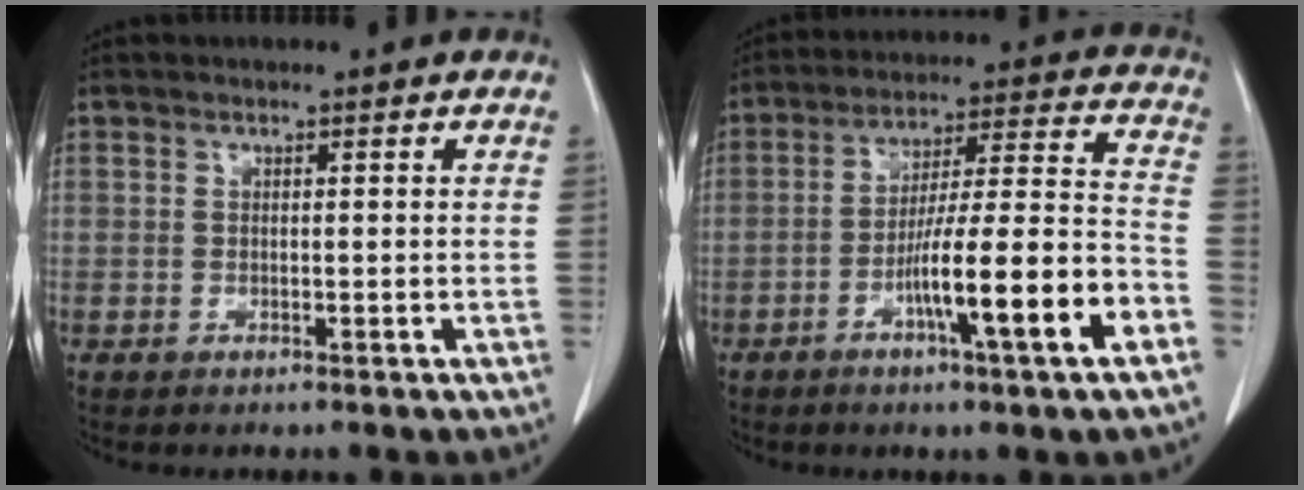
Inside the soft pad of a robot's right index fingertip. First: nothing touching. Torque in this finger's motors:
{"motor_torque": [1.96, -0.18, 1.00, 0.21]}